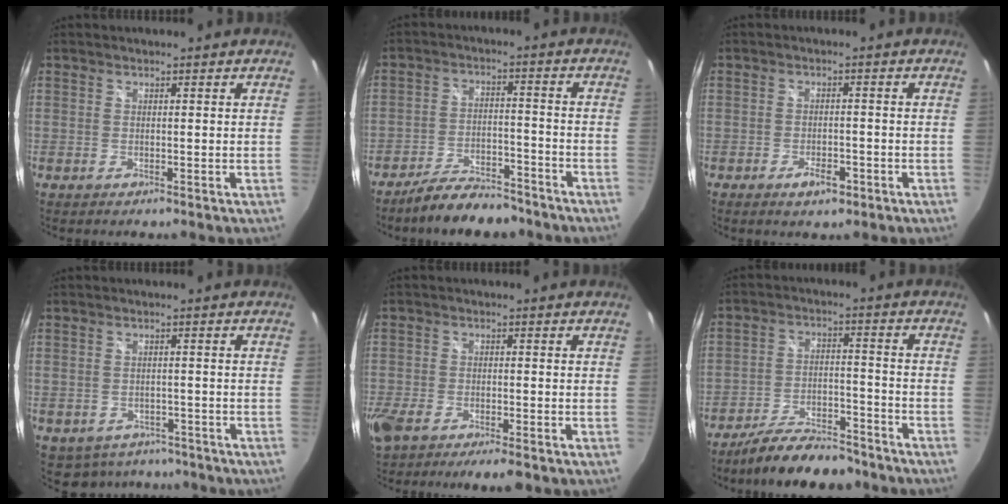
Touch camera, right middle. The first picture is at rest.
{"total": 9.8, "force": [-8.5, 2.9, 4.0], "torque": [-0.086, 0.008, -0.130]}
{"total": 3.4, "force": [-1.9, 1.4, 2.4], "torque": [-0.047, -0.002, -0.030]}
{"total": 6.2, "force": [-4.5, 3.9, 1.8], "torque": [-0.040, -0.004, -0.052]}
{"total": 9.3, "force": [-6.5, 3.2, 5.8], "torque": [-0.152, -0.033, -0.120]}
{"total": 12.3, "force": [-10.6, 3.3, 5.3], "torque": [-0.108, 0.003, -0.163]}